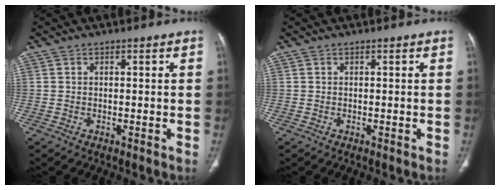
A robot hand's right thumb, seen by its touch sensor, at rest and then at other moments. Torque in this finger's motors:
{"motor_torque": [0.00, 0.00, 0.16, 0.16, 0.00]}